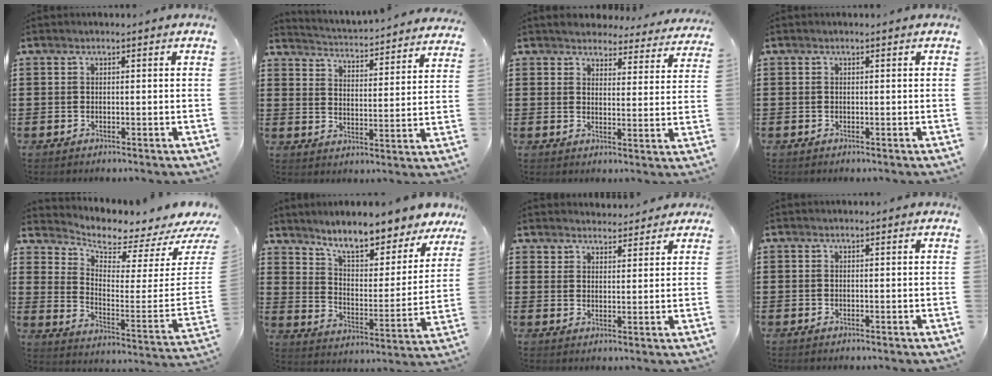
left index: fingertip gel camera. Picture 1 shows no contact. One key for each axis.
{"total": 3.2, "fx": 3.2, "fy": -0.7, "fz": -0.1, "tx": -0.021, "ty": -0.039, "tz": 0.046}
{"total": 3.9, "fx": 3.9, "fy": 0.2, "fz": 0.0, "tx": -0.012, "ty": -0.028, "tz": 0.067}
{"total": 0.0}
{"total": 3.5, "fx": 3.3, "fy": 0.4, "fz": 1.2, "tx": -0.041, "ty": -0.054, "tz": 0.050}
{"total": 8.9, "fx": 8.0, "fy": 0.8, "fz": 3.8, "tx": -0.091, "ty": -0.058, "tz": 0.135}
{"total": 3.9, "fx": 3.7, "fy": 1.2, "fz": 0.0, "tx": -0.014, "ty": -0.008, "tz": 0.071}
{"total": 0.0}